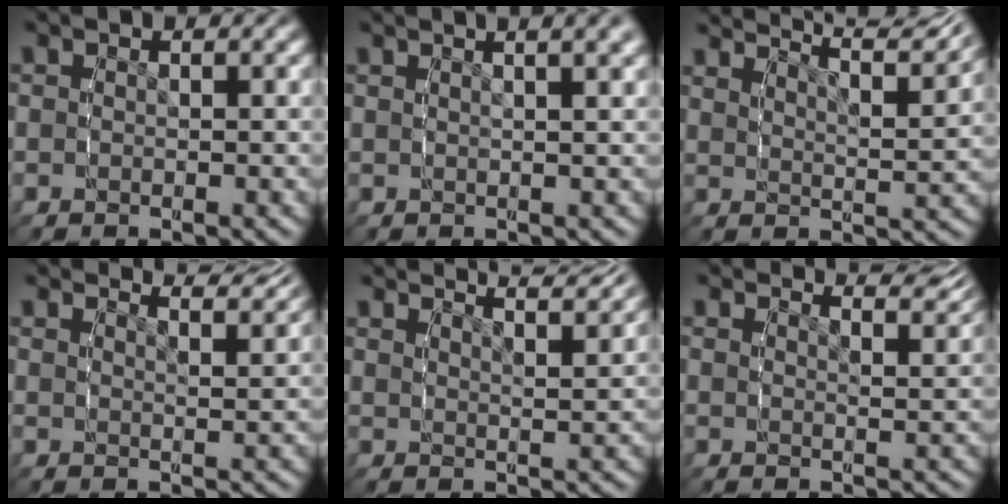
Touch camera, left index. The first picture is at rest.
{"total": 4.1, "force": [2.6, 0.4, 3.1], "torque": [-0.027, 0.020, 0.035]}
{"total": 9.2, "force": [7.9, 1.7, 4.4], "torque": [-0.059, 0.016, 0.116]}
{"total": 5.5, "force": [5.1, 0.1, 1.9], "torque": [-0.020, 0.010, 0.078]}
{"total": 6.6, "force": [5.9, 0.6, 2.9], "torque": [-0.038, 0.009, 0.091]}
{"total": 5.3, "force": [4.9, 0.3, 2.0], "torque": [-0.022, 0.010, 0.072]}